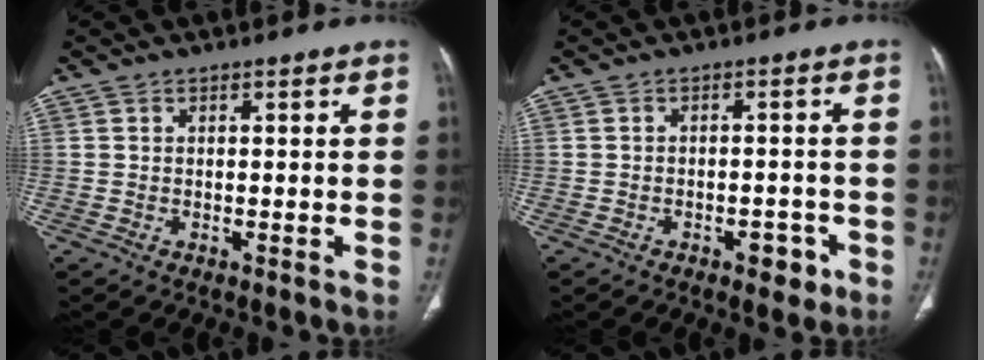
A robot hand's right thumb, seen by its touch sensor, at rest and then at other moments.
{"total": 3.8, "force": [-2.1, 2.1, 2.3], "torque": [-0.017, 0.013, -0.023]}